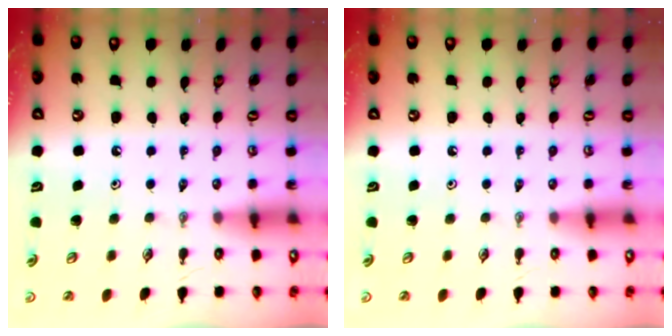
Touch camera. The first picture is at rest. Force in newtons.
{"total": 0.0}